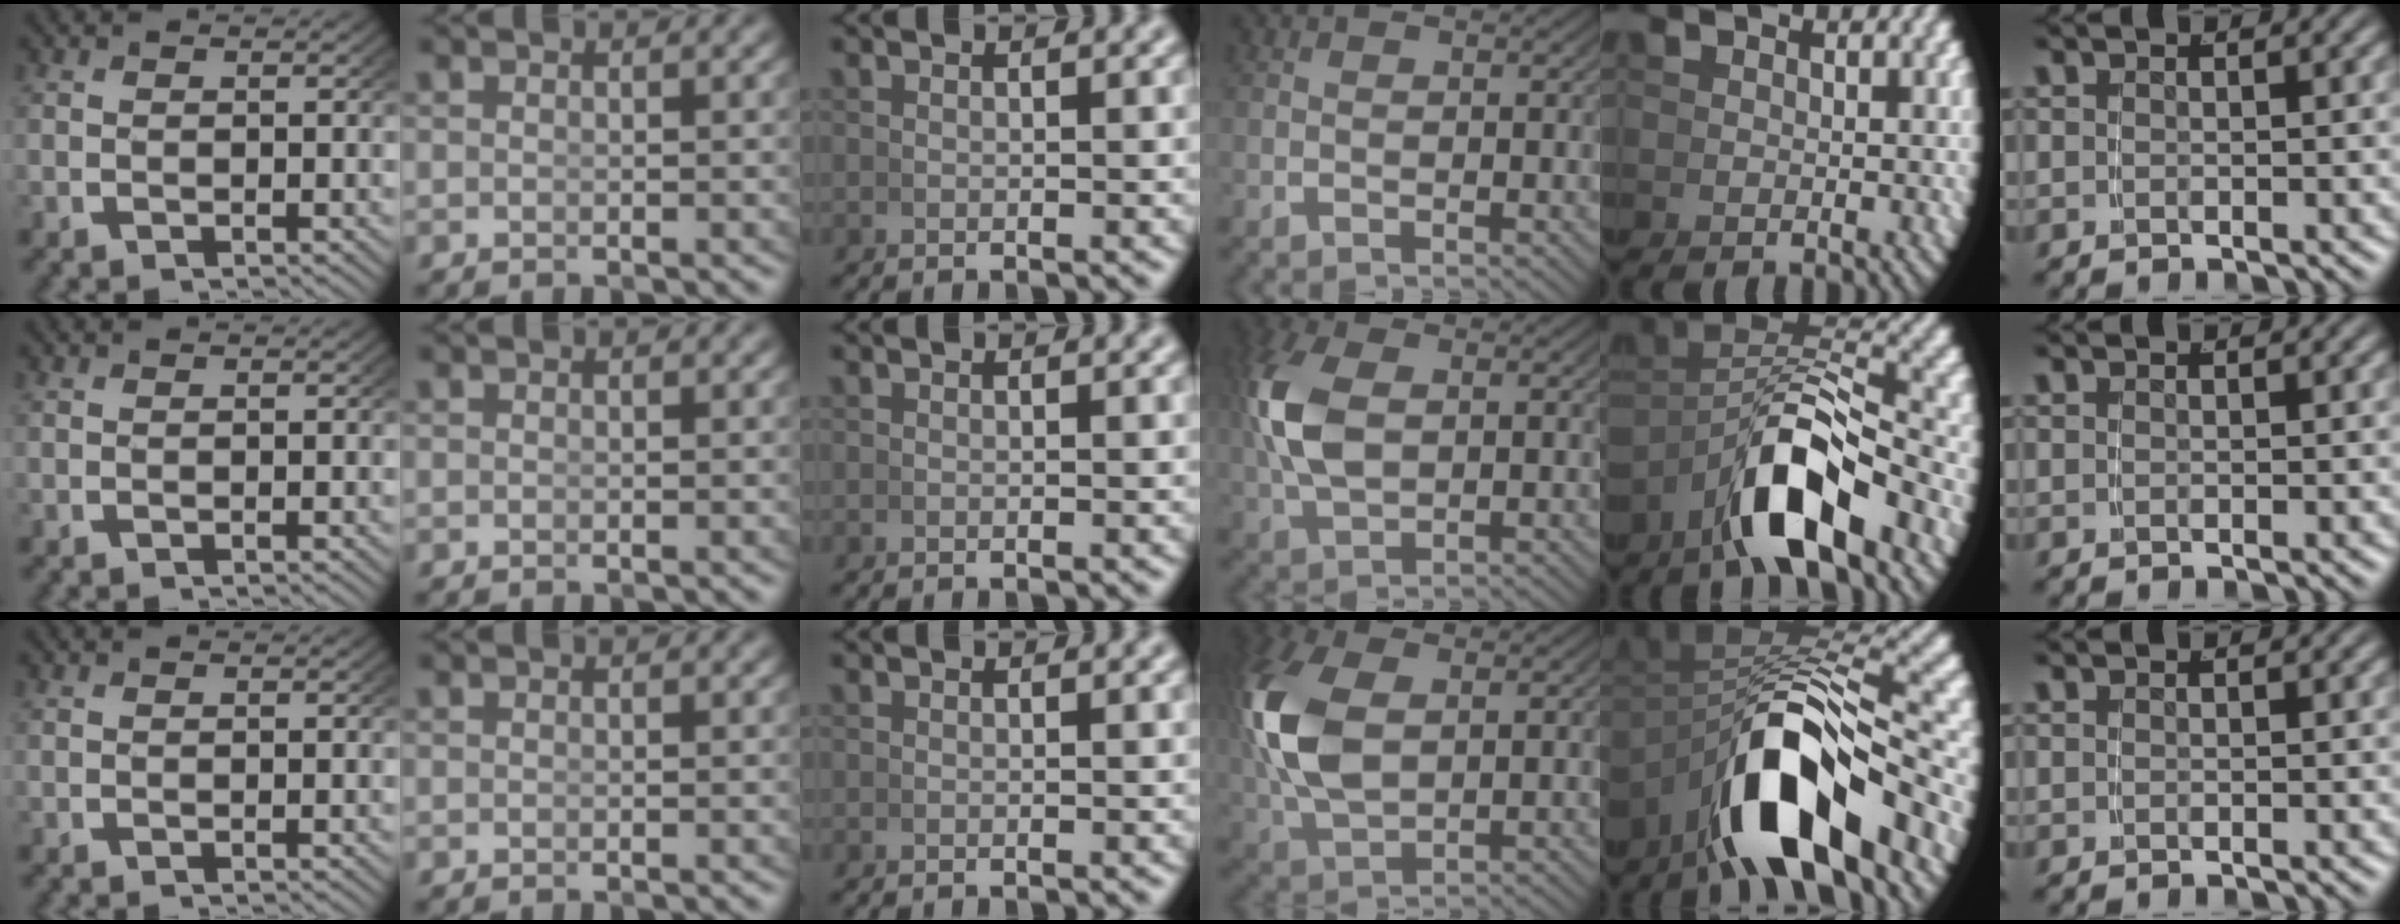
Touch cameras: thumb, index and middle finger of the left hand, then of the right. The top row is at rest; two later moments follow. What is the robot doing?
{"motion": "grasp_and_lifting", "object": "pen"}